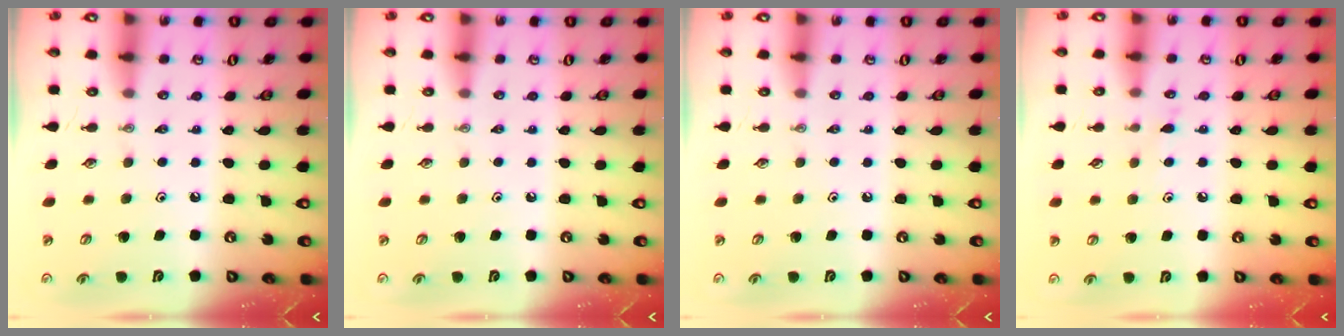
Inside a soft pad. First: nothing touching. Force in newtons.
{"total": 0.0}
{"total": 0.0}
{"total": 4.3, "press": 4.3, "slide": 0.6}